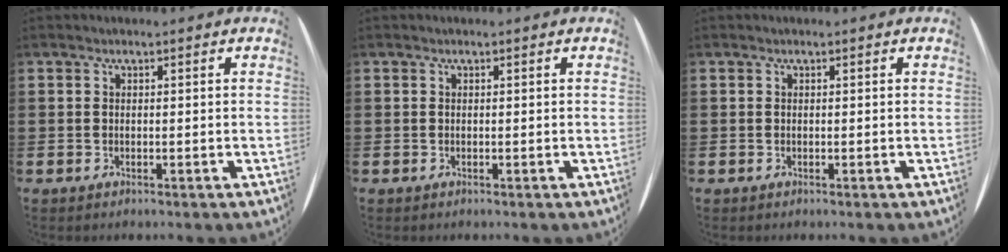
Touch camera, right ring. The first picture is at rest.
{"total": 0.0}
{"total": 0.0}